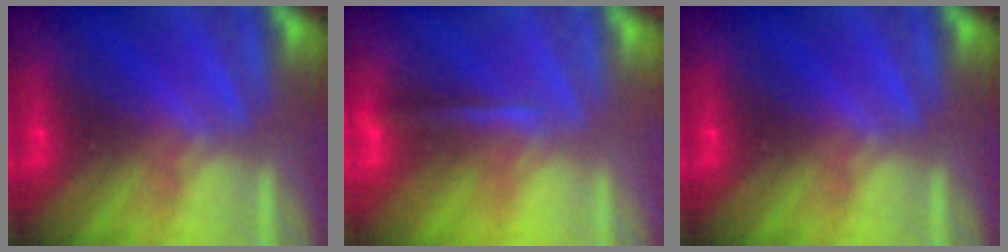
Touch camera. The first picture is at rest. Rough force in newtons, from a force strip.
{"total": 1.3}
{"total": 0.0}